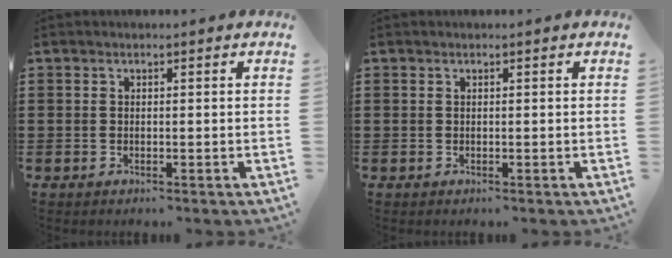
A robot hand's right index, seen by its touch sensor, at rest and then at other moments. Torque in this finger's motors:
{"motor_torque": [0.16, -0.14, 0.02, 0.01]}